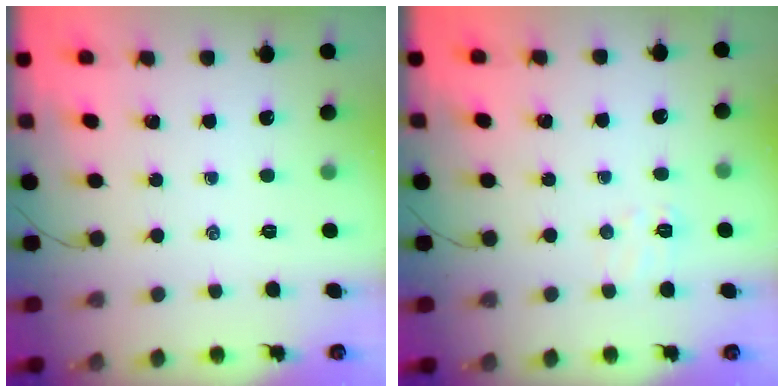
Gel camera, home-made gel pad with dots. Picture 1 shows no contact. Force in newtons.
{"total": 5.4, "press": 5.2, "slide": 1.4}